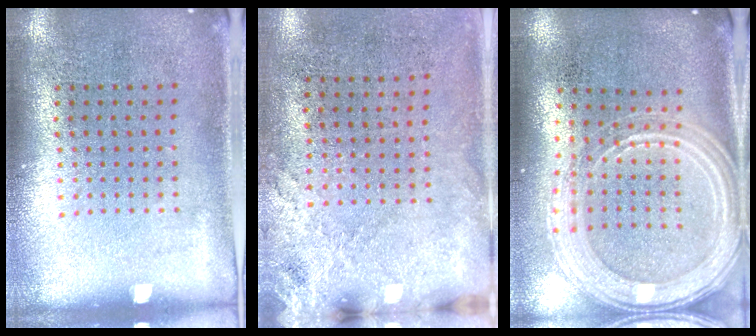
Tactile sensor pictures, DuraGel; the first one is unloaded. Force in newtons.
{"total": 2.5, "press": 2.1, "slide": 1.4}
{"total": 2.2, "press": 2.0, "slide": 0.8}